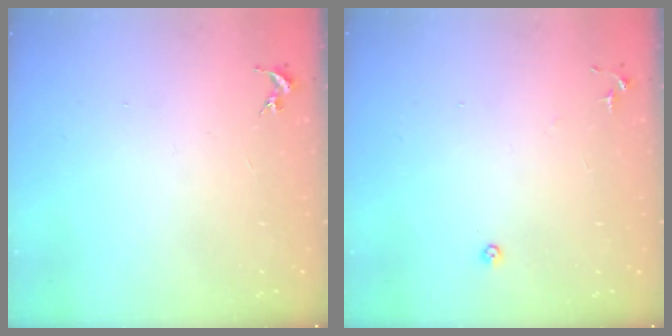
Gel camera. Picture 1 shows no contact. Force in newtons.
{"total": 5.5, "press": 5.5, "slide": 0.5}